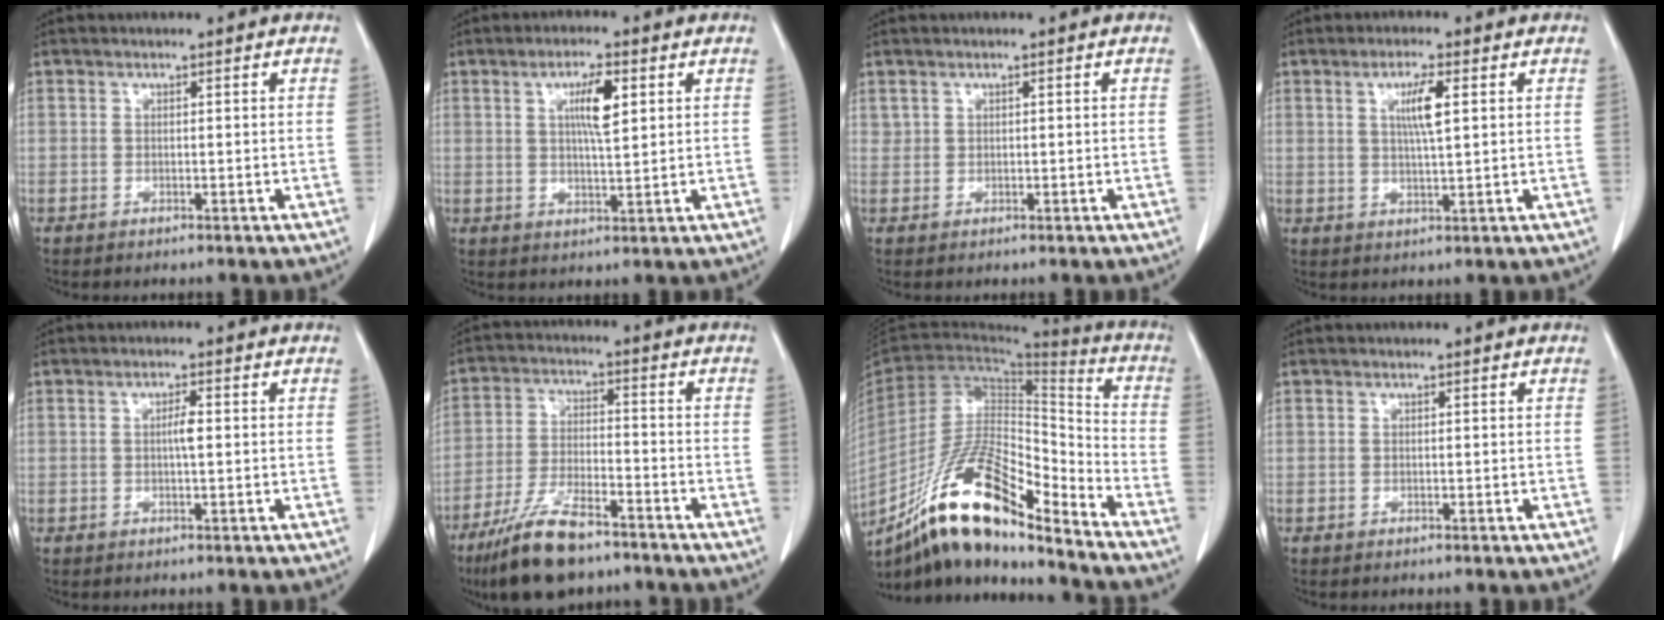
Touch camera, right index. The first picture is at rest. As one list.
[{"total": 5.7, "force": [1.9, 0.8, 5.3], "torque": [-0.094, 0.000, 0.033]}, {"total": 0.6, "force": [0.4, 0.4, 0.0], "torque": [0.007, 0.007, 0.009]}, {"total": 4.8, "force": [1.4, 0.3, 4.5], "torque": [-0.083, -0.002, 0.026]}, {"total": 1.9, "force": [0.1, 0.2, 1.9], "torque": [-0.035, 0.002, 0.001]}, {"total": 11.9, "force": [-8.7, 3.1, 7.4], "torque": [-0.151, -0.023, -0.159]}, {"total": 18.8, "force": [-13.1, 3.6, 13.0], "torque": [-0.246, 0.003, -0.233]}, {"total": 0.0}]